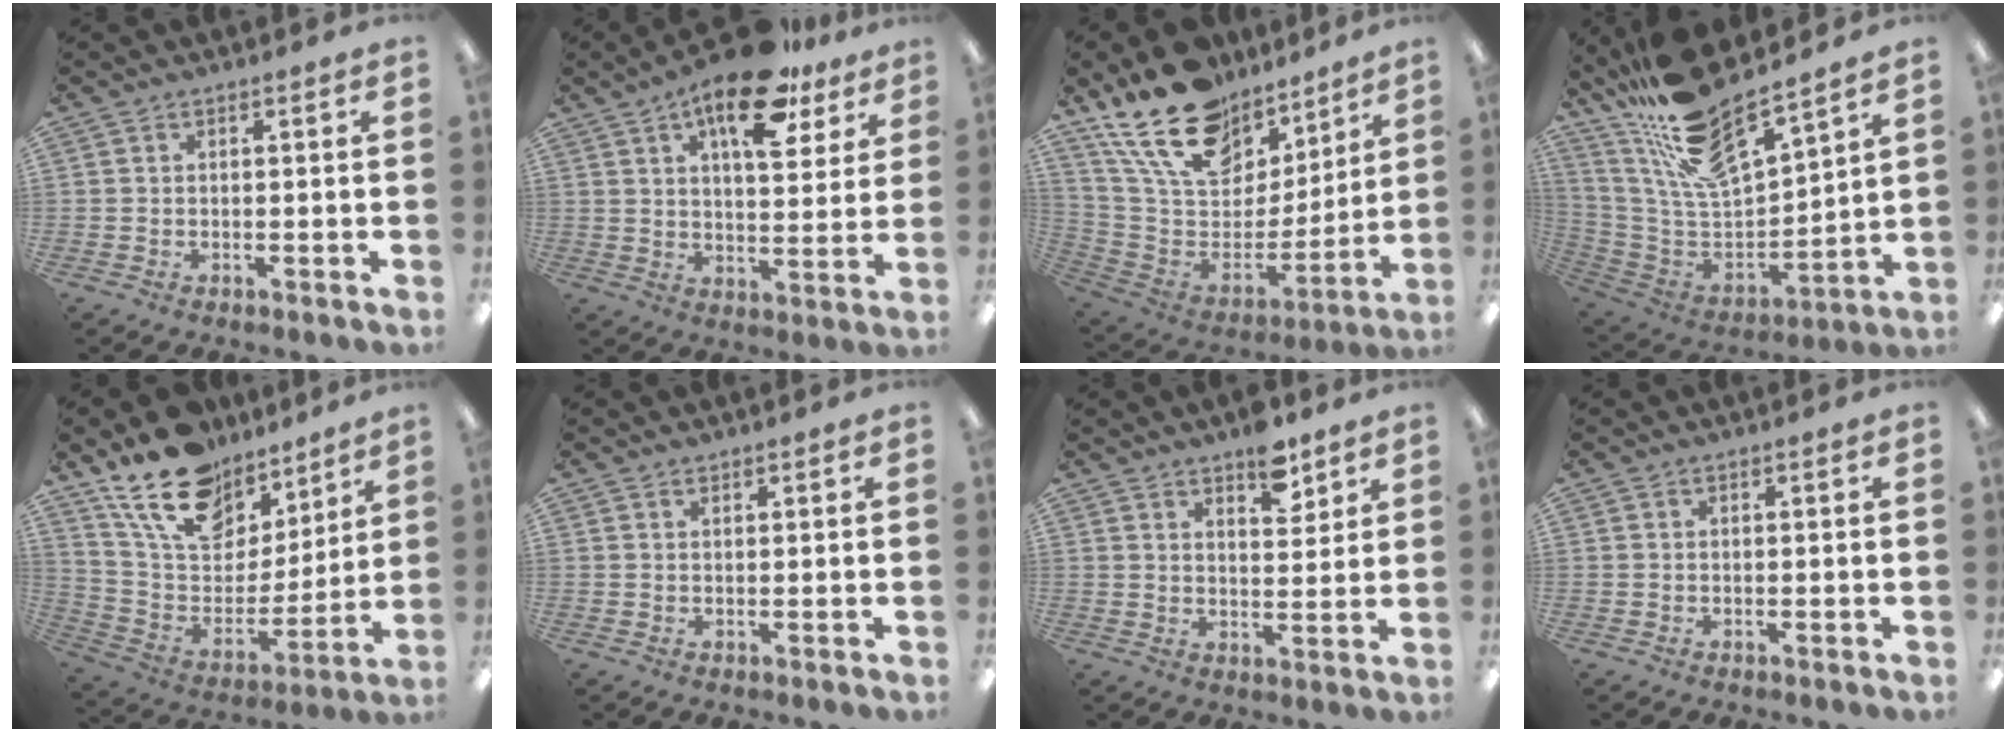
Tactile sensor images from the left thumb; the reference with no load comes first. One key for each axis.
{"total": 16.6, "fx": 10.1, "fy": 7.0, "fz": 11.1, "tx": -0.163, "ty": -0.042, "tz": 0.165}
{"total": 21.2, "fx": 15.0, "fy": 11.5, "fz": 9.7, "tx": -0.185, "ty": -0.092, "tz": 0.277}
{"total": 20.7, "fx": 17.2, "fy": 4.6, "fz": 10.5, "tx": -0.208, "ty": -0.122, "tz": 0.296}
{"total": 19.5, "fx": 14.0, "fy": 10.7, "fz": 8.3, "tx": -0.160, "ty": -0.081, "tz": 0.258}
{"total": 0.7, "fx": 0.6, "fy": 0.1, "fz": 0.1, "tx": -0.004, "ty": 0.000, "tz": 0.012}
{"total": 7.9, "fx": 5.6, "fy": 3.6, "fz": 4.3, "tx": -0.042, "ty": -0.033, "tz": 0.093}
{"total": 0.0}